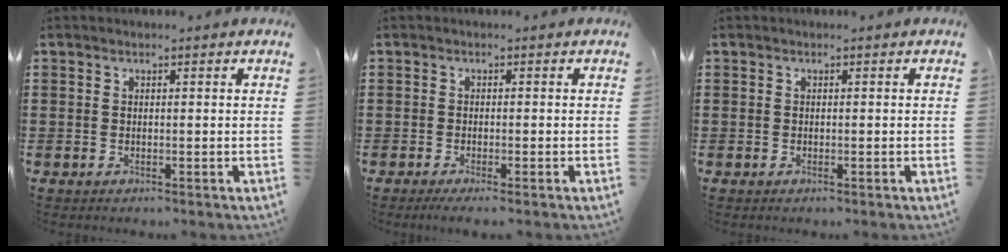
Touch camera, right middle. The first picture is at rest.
{"total": 1.0, "force": [-0.6, -0.1, 0.8], "torque": [-0.012, -0.005, -0.010]}
{"total": 0.0}